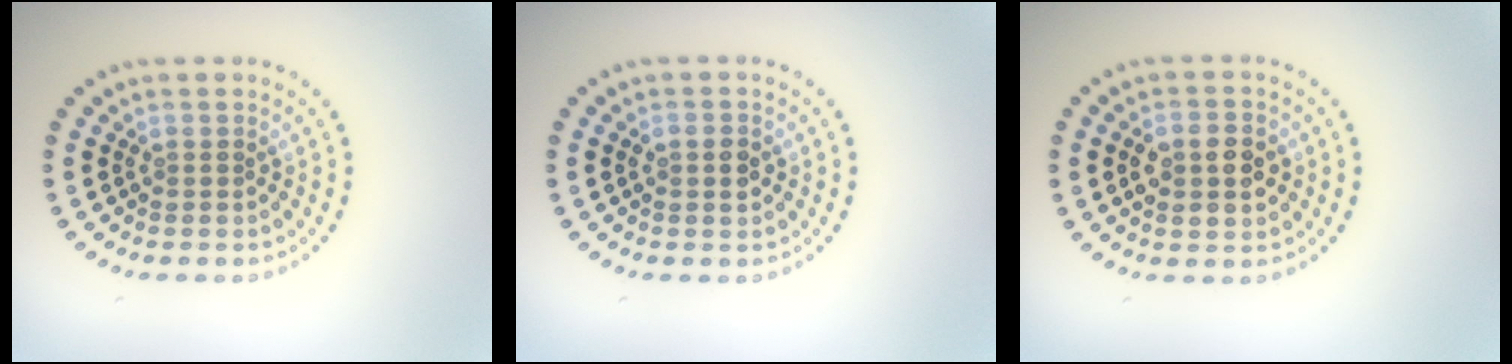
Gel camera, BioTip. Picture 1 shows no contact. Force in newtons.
{"total": 1.9, "press": 1.9, "slide": 0.2}
{"total": 3.7, "press": 3.7, "slide": 0.1}